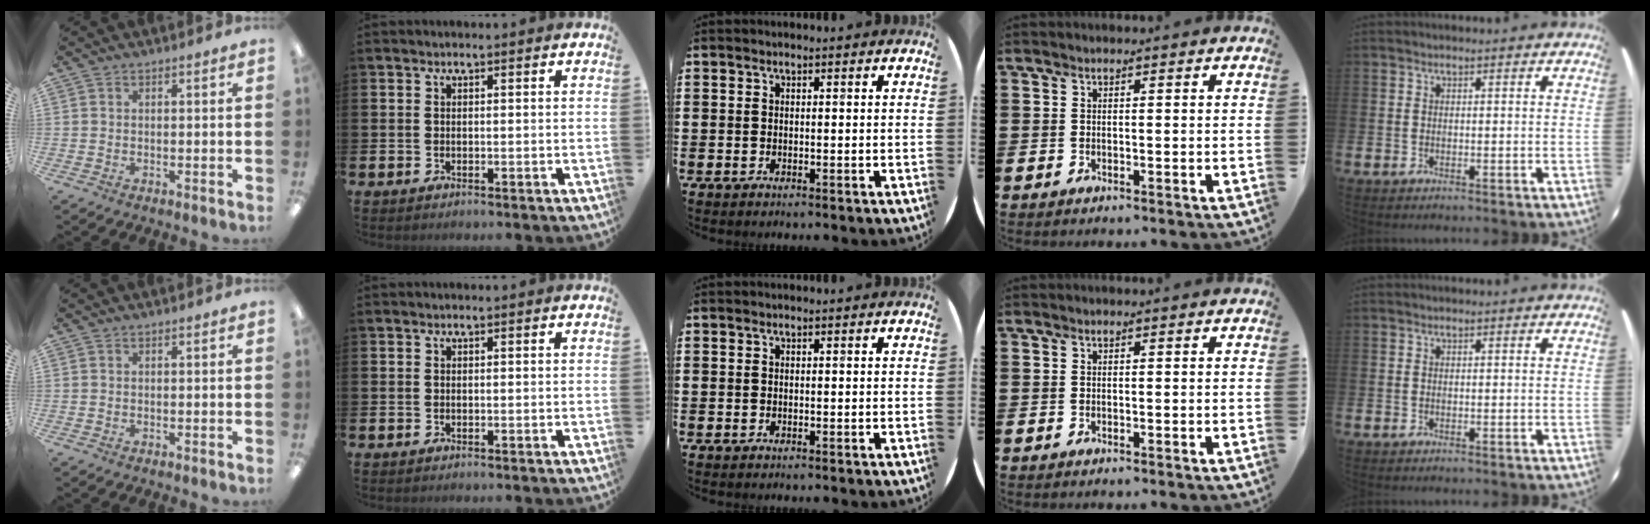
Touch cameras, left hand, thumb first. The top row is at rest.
{}